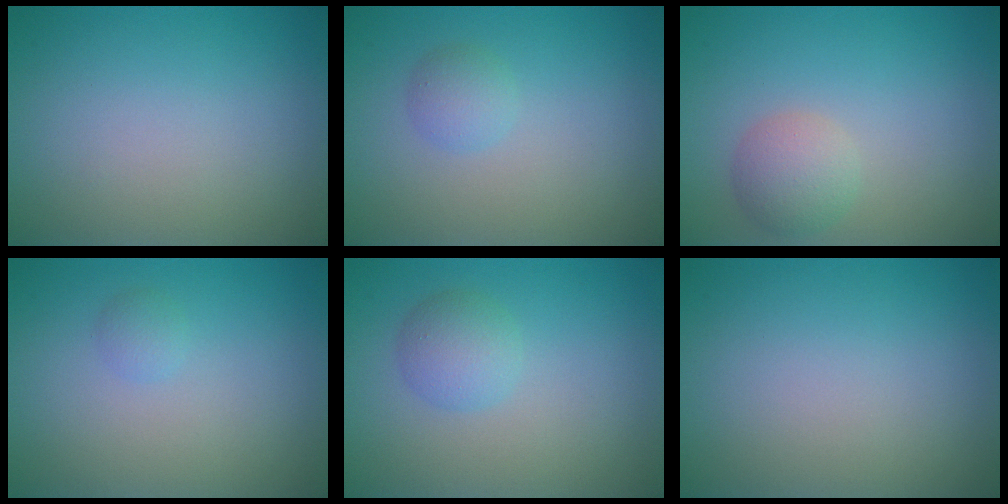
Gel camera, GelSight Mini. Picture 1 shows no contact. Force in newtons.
{"total": 1.5, "press": 1.5, "slide": 0.0}
{"total": 2.7, "press": 2.7, "slide": 0.1}
{"total": 0.9, "press": 0.9, "slide": 0.0}
{"total": 2.4, "press": 2.4, "slide": 0.2}
{"total": 0.0}